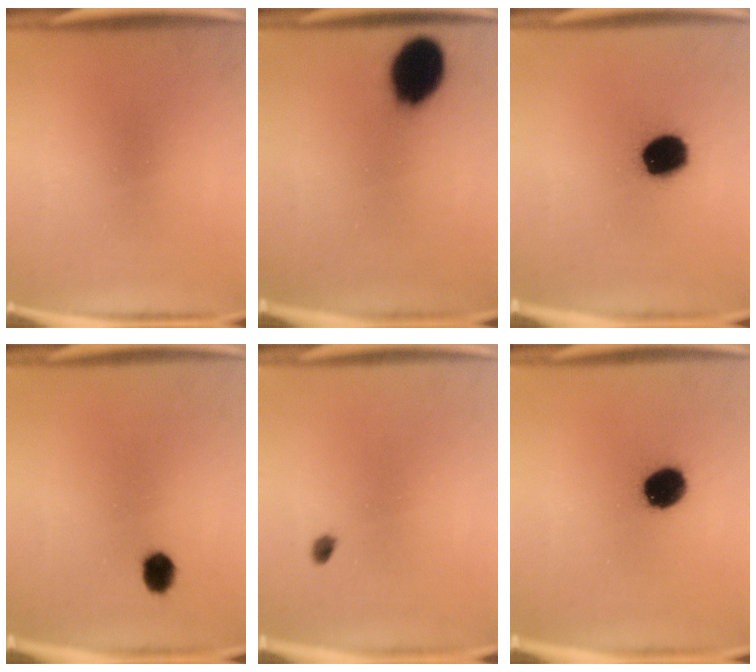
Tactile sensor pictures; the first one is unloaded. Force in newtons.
{"total": 11.8}
{"total": 13.7}
{"total": 3.8}
{"total": 1.6}
{"total": 10.3}